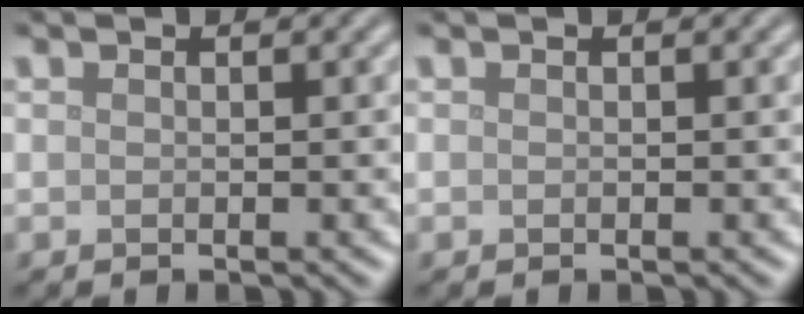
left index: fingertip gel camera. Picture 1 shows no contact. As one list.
[{"total": 0.0}]